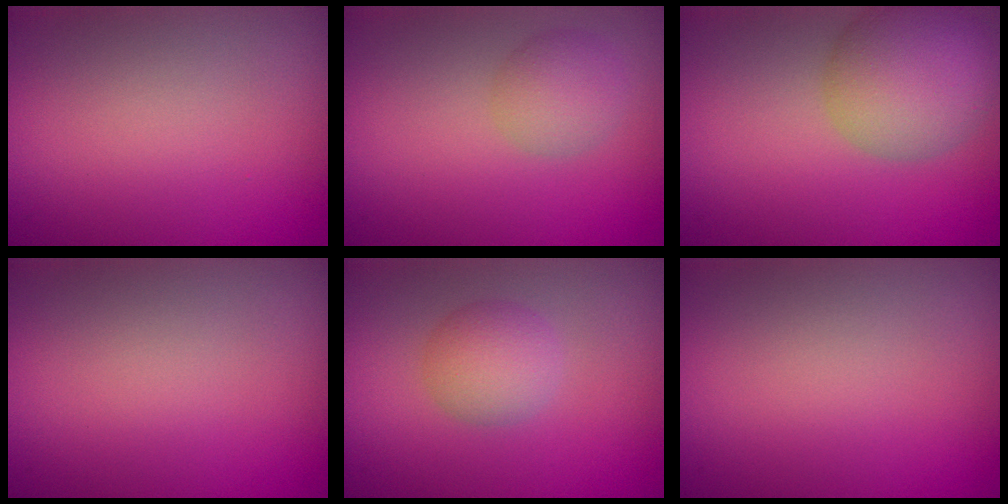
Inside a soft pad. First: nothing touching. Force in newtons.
{"total": 2.6, "press": 2.6, "slide": 0.1}
{"total": 6.7, "press": 6.7, "slide": 0.5}
{"total": 0.0}
{"total": 2.7, "press": 2.7, "slide": 0.1}
{"total": 0.0}